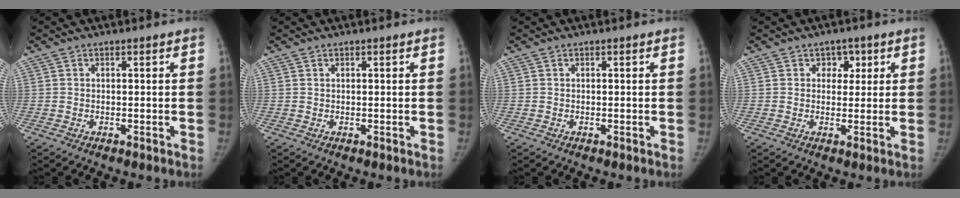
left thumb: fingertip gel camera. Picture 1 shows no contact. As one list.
[{"total": 0.0}, {"total": 0.0}, {"total": 3.3, "force": [1.3, 2.7, 1.2], "torque": [0.018, -0.001, 0.013]}]